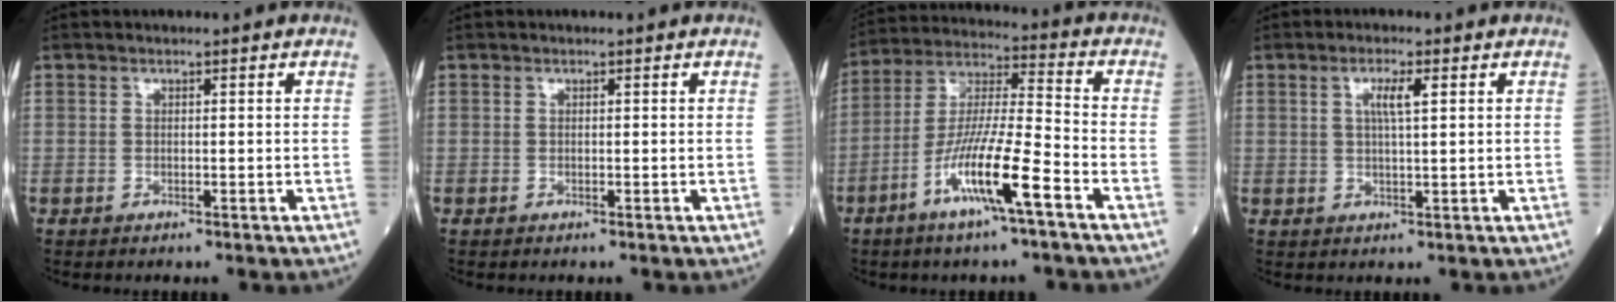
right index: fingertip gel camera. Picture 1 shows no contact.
{"total": 0.0}
{"total": 12.5, "force": [-6.2, 0.3, 10.9], "torque": [-0.213, -0.006, -0.122]}
{"total": 3.3, "force": [1.1, 0.2, 3.1], "torque": [-0.059, 0.000, 0.020]}